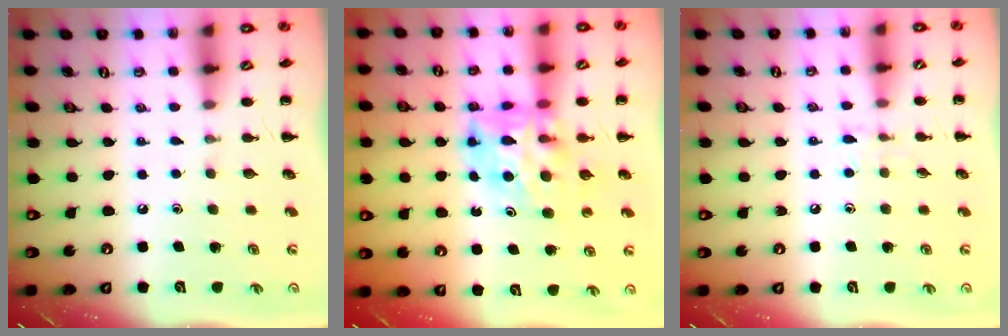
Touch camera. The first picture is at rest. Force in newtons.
{"total": 10.1, "press": 9.6, "slide": 3.0}
{"total": 5.4, "press": 5.1, "slide": 1.9}